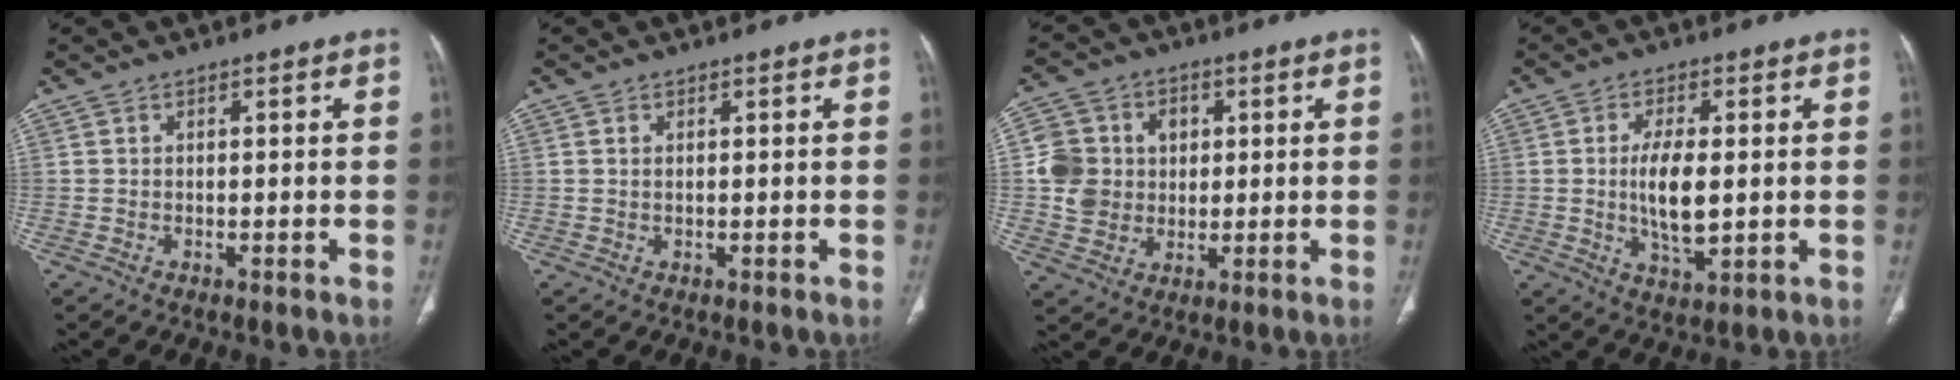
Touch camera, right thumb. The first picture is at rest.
{"total": 0.5, "force": [0.3, 0.2, 0.4], "torque": [-0.013, 0.002, 0.006]}
{"total": 10.4, "force": [1.2, 9.5, 4.2], "torque": [-0.053, 0.008, 0.026]}
{"total": 8.4, "force": [0.0, 3.4, 7.7], "torque": [-0.140, -0.015, 0.003]}